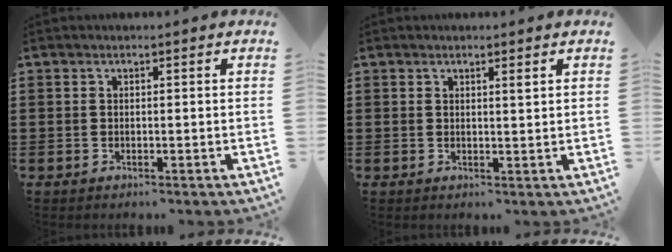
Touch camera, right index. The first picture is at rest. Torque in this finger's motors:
{"motor_torque": [-0.17, 0.21, 0.07, 0.00]}